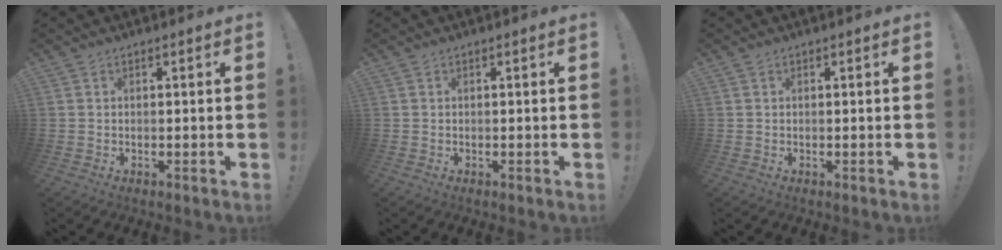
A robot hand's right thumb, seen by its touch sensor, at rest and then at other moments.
{"total": 0.0}
{"total": 0.0}